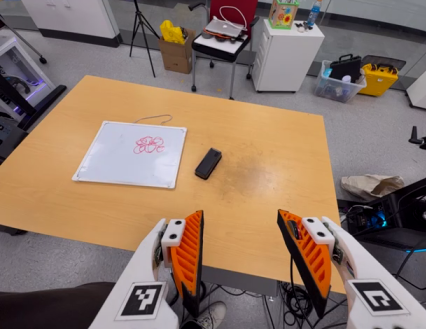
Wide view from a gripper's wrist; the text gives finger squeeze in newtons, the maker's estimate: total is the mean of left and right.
{"total": 0.0}